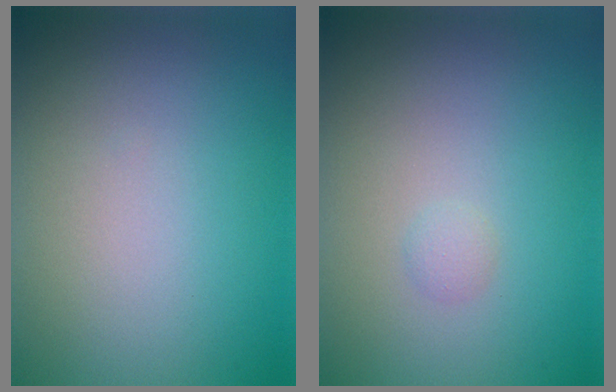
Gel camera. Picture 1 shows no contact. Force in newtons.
{"total": 0.6, "press": 0.6, "slide": 0.0}